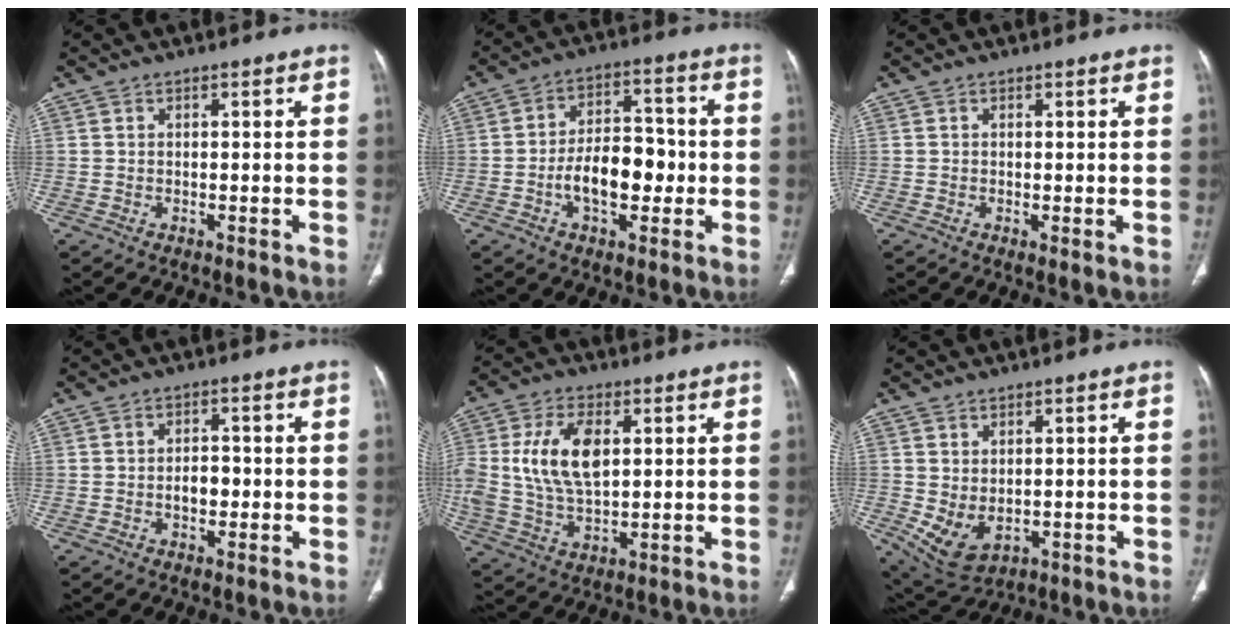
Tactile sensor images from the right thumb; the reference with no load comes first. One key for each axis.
{"total": 11.3, "fx": -2.4, "fy": 6.6, "fz": 8.9, "tx": -0.122, "ty": 0.032, "tz": -0.041}
{"total": 0.8, "fx": -0.1, "fy": 0.2, "fz": 0.8, "tx": -0.019, "ty": -0.005, "tz": -0.002}
{"total": 3.3, "fx": -0.6, "fy": 2.2, "fz": 2.4, "tx": -0.029, "ty": 0.010, "tz": -0.012}
{"total": 12.8, "fx": 2.5, "fy": 7.1, "fz": 10.4, "tx": -0.205, "ty": -0.001, "tz": 0.051}
{"total": 6.8, "fx": -0.5, "fy": 4.4, "fz": 5.1, "tx": -0.090, "ty": -0.006, "tz": 0.016}